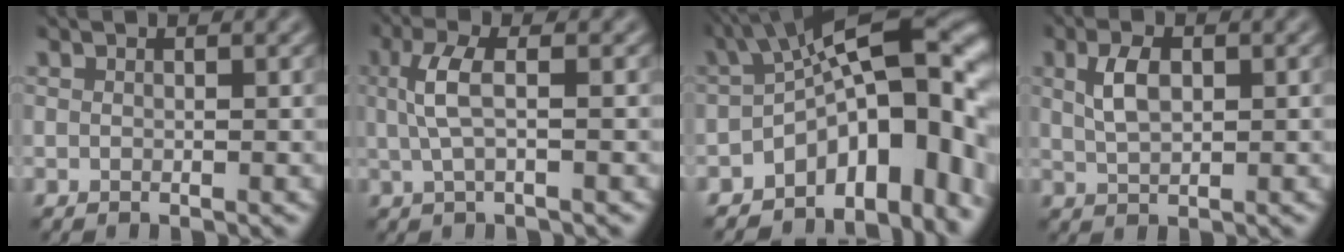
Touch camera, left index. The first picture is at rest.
{"total": 3.1, "force": [0.5, 0.9, 2.9], "torque": [-0.068, 0.005, 0.008]}
{"total": 12.7, "force": [-4.1, 6.3, 10.3], "torque": [-0.117, 0.013, -0.063]}
{"total": 2.9, "force": [0.9, 1.5, 2.4], "torque": [-0.054, 0.004, 0.019]}